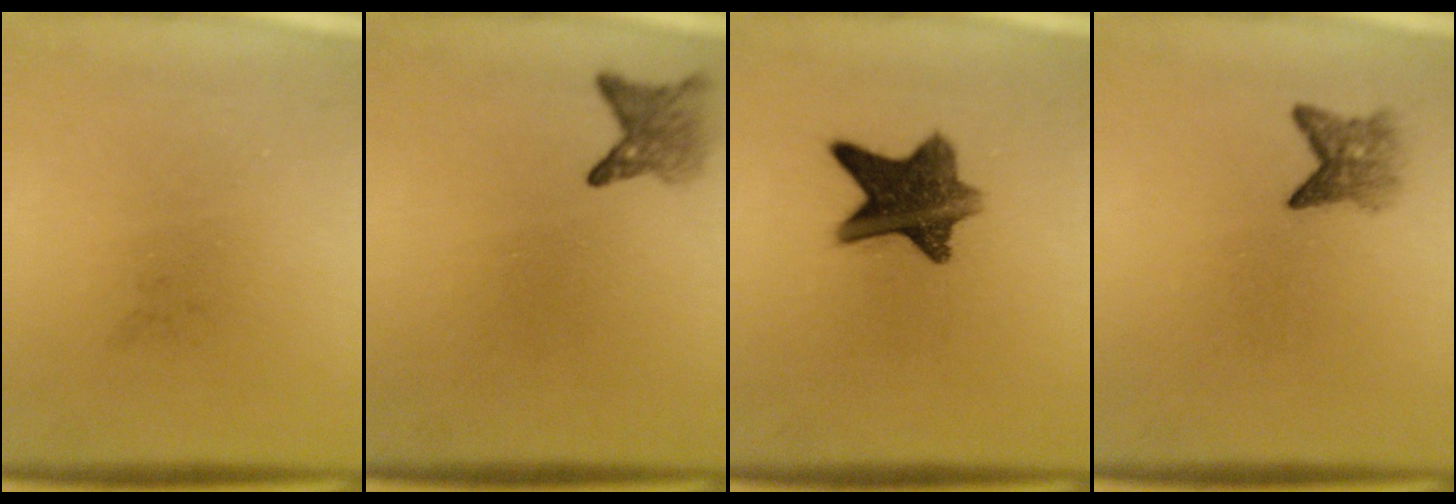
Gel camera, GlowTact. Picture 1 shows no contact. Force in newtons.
{"total": 2.7}
{"total": 10.2}
{"total": 3.0}